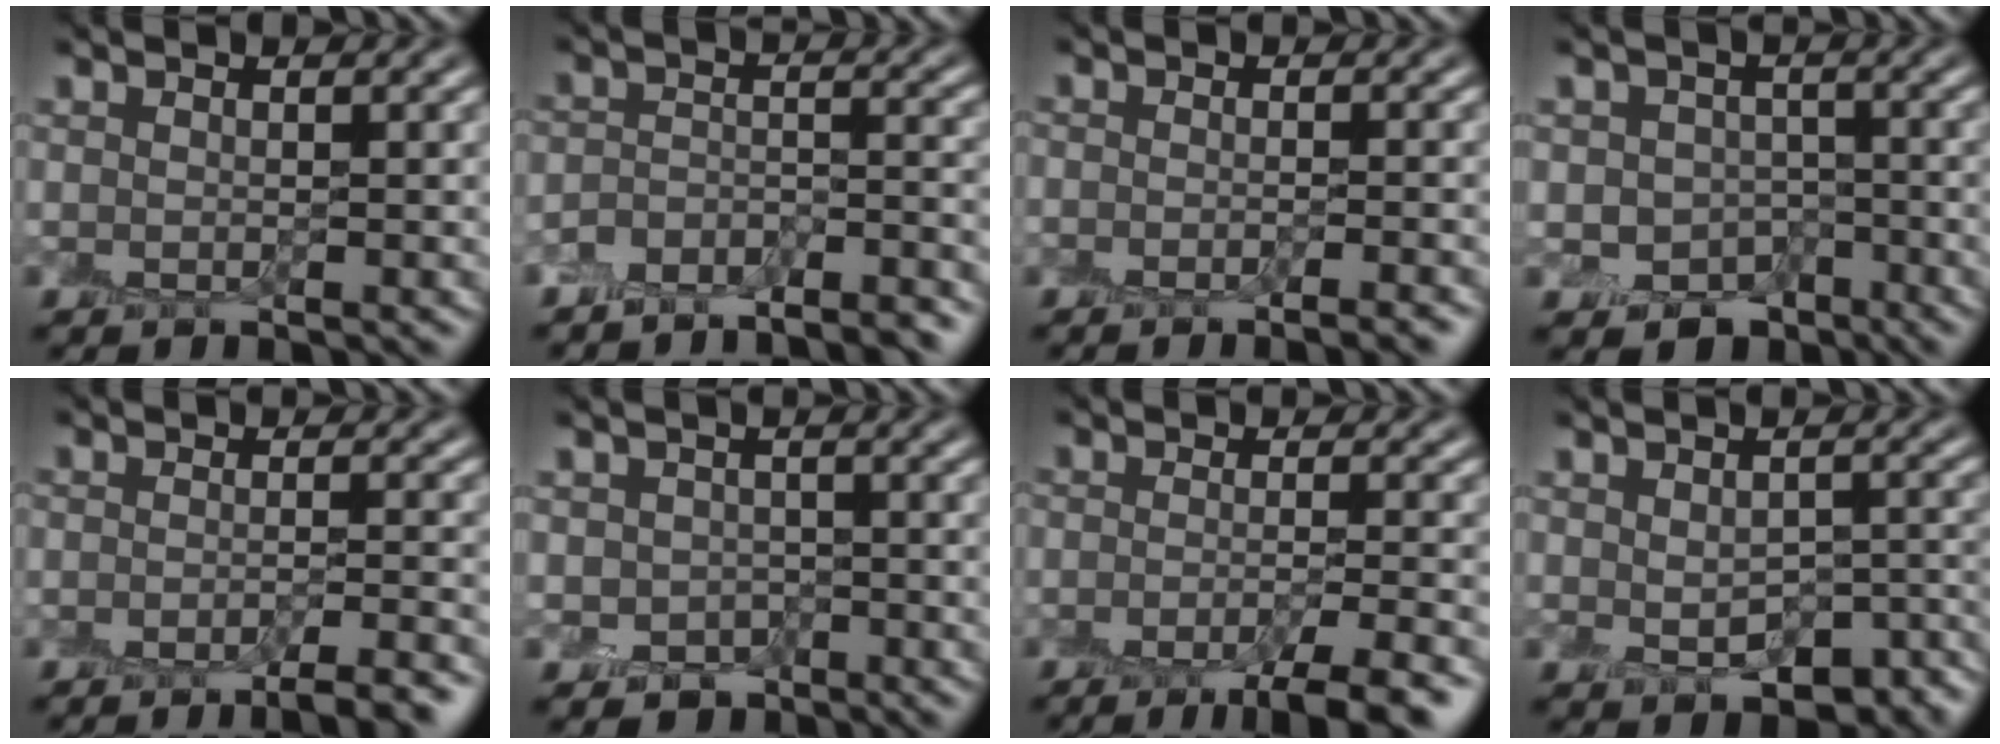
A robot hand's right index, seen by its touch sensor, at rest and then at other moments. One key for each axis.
{"total": 4.9, "fx": -4.7, "fy": 0.9, "fz": 1.0, "tx": -0.014, "ty": 0.002, "tz": -0.074}
{"total": 2.2, "fx": -1.7, "fy": 0.5, "fz": 1.3, "tx": 0.003, "ty": 0.006, "tz": -0.027}
{"total": 4.3, "fx": -1.9, "fy": 3.4, "fz": 1.7, "tx": -0.028, "ty": -0.008, "tz": -0.031}
{"total": 4.2, "fx": -3.1, "fy": 1.0, "fz": 2.7, "tx": -0.020, "ty": 0.004, "tz": -0.048}
{"total": 2.3, "fx": -1.0, "fy": 2.0, "fz": 0.7, "tx": -0.010, "ty": -0.001, "tz": -0.018}
{"total": 5.3, "fx": -3.6, "fy": 1.0, "fz": 3.7, "tx": -0.036, "ty": 0.002, "tz": -0.059}
{"total": 5.5, "fx": -2.0, "fy": 3.1, "fz": 4.1, "tx": -0.051, "ty": -0.006, "tz": -0.015}